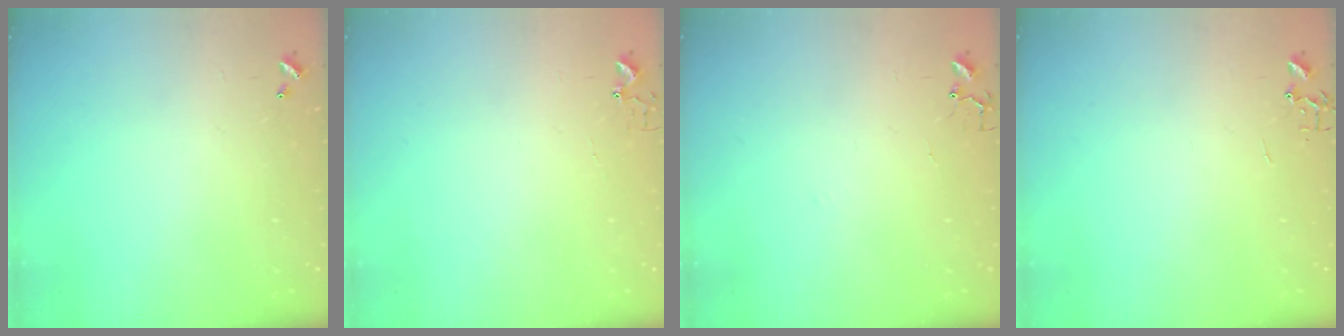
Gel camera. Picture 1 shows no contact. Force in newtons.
{"total": 2.7, "press": 2.7, "slide": 0.3}
{"total": 6.1, "press": 6.0, "slide": 0.6}
{"total": 0.0}